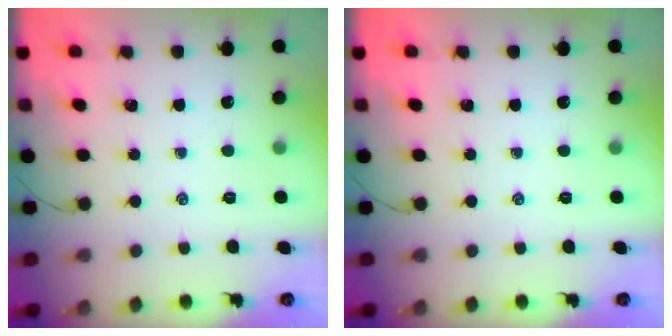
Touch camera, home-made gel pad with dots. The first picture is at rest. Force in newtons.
{"total": 0.0}